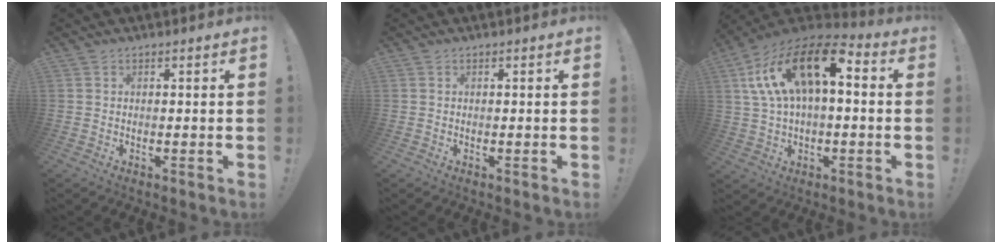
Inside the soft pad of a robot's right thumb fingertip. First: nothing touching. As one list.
[{"total": 0.0}, {"total": 19.0, "force": [6.0, 9.5, 15.3], "torque": [-0.278, -0.018, 0.104]}]